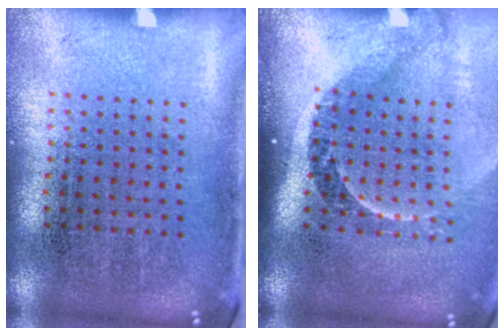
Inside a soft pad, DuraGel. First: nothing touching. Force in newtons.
{"total": 2.3, "press": 1.6, "slide": 1.7}